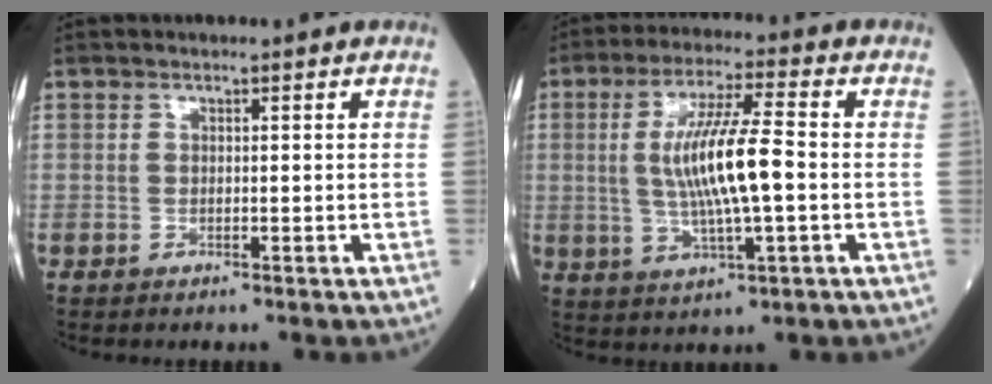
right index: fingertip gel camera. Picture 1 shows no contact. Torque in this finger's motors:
{"motor_torque": [0.48, 0.02, 0.34, 0.21]}